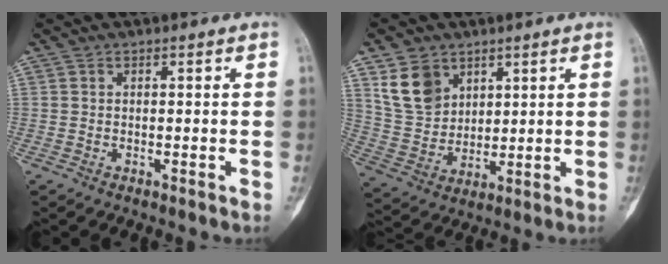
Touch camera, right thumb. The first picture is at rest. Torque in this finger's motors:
{"motor_torque": [0.48, 1.69, 0.08, 0.18, 0.03]}